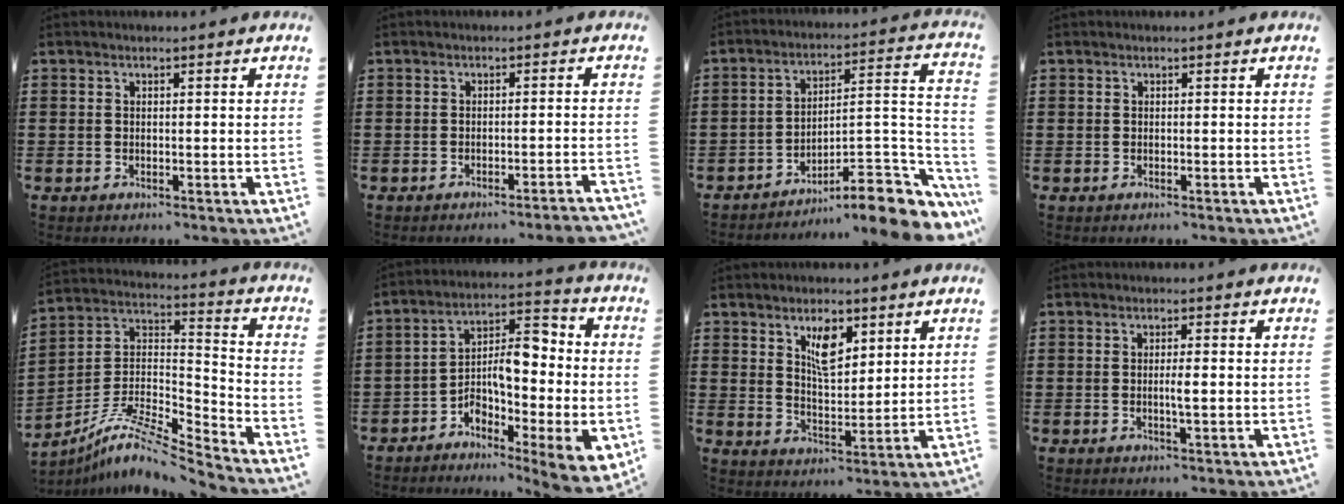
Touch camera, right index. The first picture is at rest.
{"total": 1.8, "force": [-1.5, -0.3, 0.9], "torque": [-0.015, -0.001, -0.030]}
{"total": 8.9, "force": [-6.9, 2.0, 5.3], "torque": [-0.057, 0.002, -0.133]}
{"total": 0.0}
{"total": 9.0, "force": [-7.6, 1.4, 4.8], "torque": [-0.103, 0.001, -0.156]}
{"total": 9.9, "force": [-3.6, 3.6, 8.5], "torque": [-0.145, -0.012, -0.071]}
{"total": 6.3, "force": [3.5, 2.8, 4.4], "torque": [-0.081, 0.001, 0.057]}
{"total": 2.0, "force": [-0.3, 0.2, 2.0], "torque": [-0.038, -0.002, -0.005]}